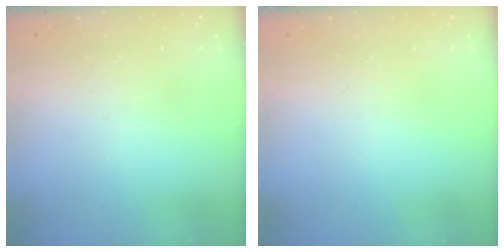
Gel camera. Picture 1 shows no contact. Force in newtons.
{"total": 0.0}